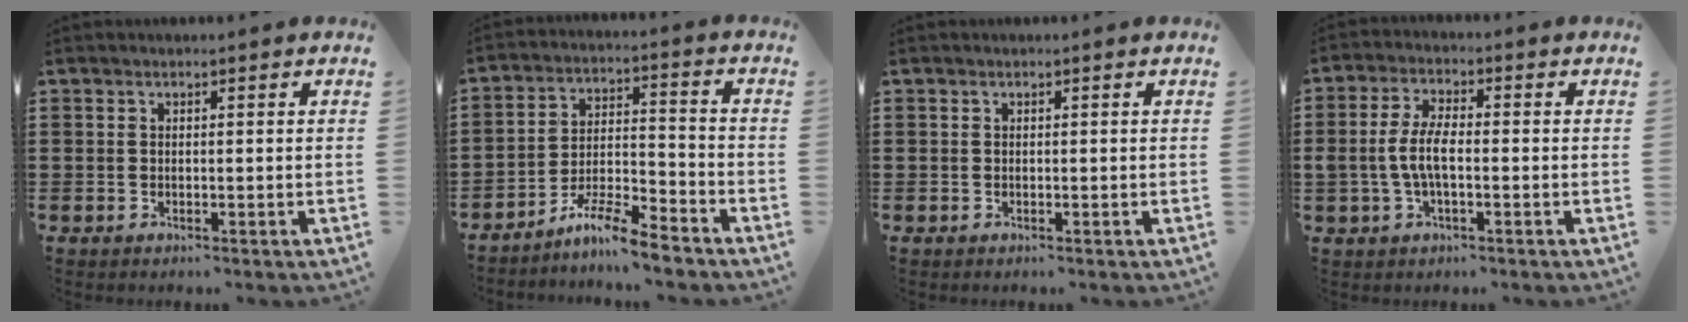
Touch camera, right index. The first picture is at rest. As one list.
[{"total": 7.6, "force": [-6.7, 0.4, 3.6], "torque": [-0.073, 0.005, -0.128]}, {"total": 0.0}, {"total": 5.5, "force": [-0.8, 2.3, 4.9], "torque": [-0.115, -0.001, -0.023]}]